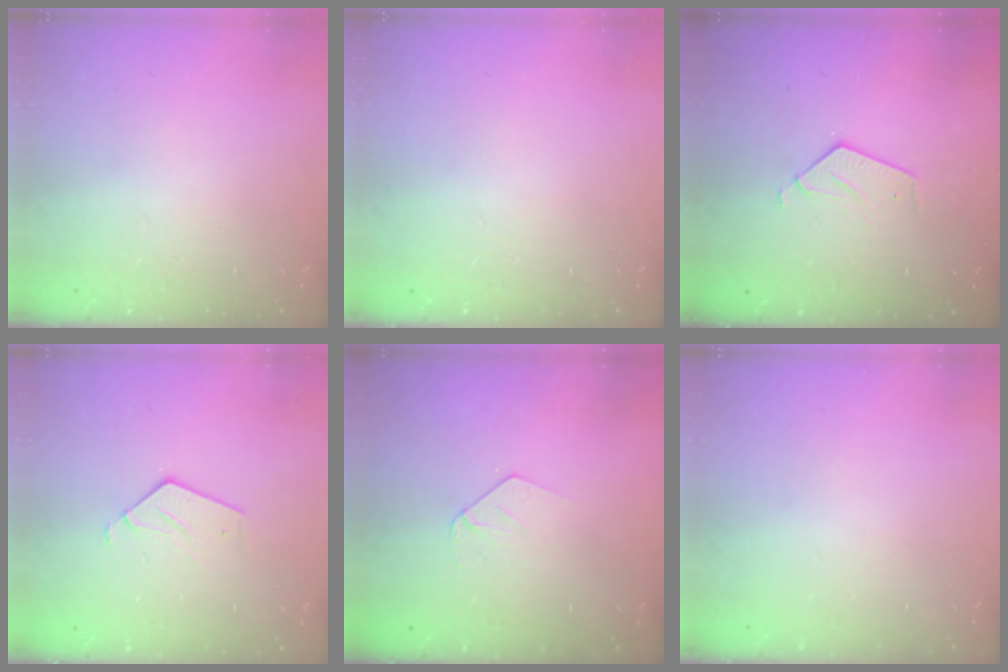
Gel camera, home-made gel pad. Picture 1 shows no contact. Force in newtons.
{"total": 0.0}
{"total": 3.2, "press": 3.2, "slide": 0.2}
{"total": 3.1, "press": 3.1, "slide": 0.2}
{"total": 3.8, "press": 3.8, "slide": 0.3}
{"total": 0.0}